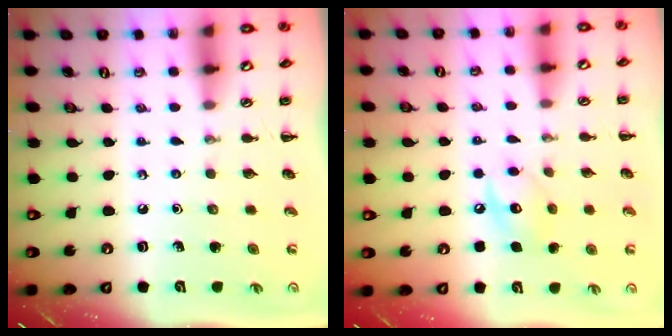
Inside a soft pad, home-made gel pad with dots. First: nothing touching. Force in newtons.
{"total": 9.1, "press": 9.1, "slide": 0.8}